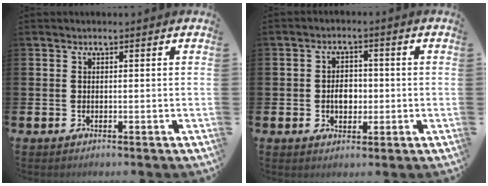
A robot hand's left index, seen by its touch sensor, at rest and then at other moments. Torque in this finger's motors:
{"motor_torque": [0.85, 0.13, 0.12, 0.09]}